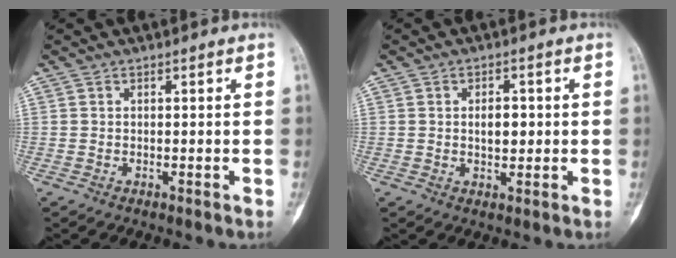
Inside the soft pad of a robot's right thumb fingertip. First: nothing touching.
{"total": 3.9, "force": [0.2, 2.3, 3.1], "torque": [-0.037, 0.001, 0.006]}